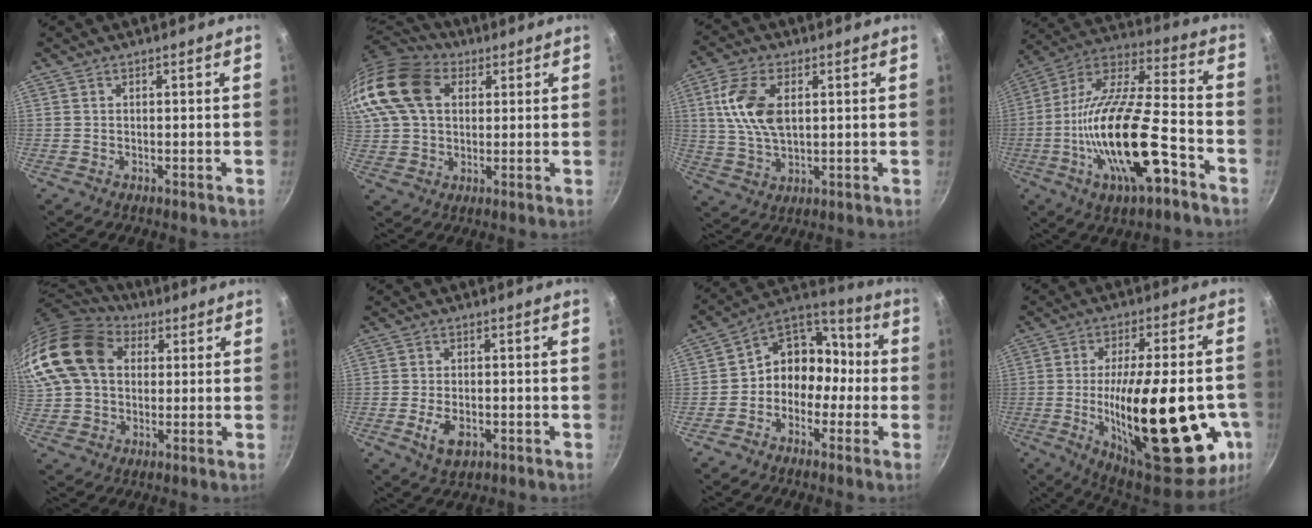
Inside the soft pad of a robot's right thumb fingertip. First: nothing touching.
{"total": 21.1, "force": [6.8, 15.1, 13.0], "torque": [-0.288, 0.027, 0.116]}
{"total": 10.9, "force": [2.5, 6.1, 8.6], "torque": [-0.163, -0.002, 0.048]}
{"total": 23.8, "force": [-8.5, 8.1, 20.7], "torque": [-0.366, 0.028, -0.159]}
{"total": 20.2, "force": [5.4, 14.8, 12.7], "torque": [-0.256, 0.024, 0.089]}
{"total": 5.3, "force": [-1.8, 3.1, 4.0], "torque": [-0.069, 0.004, -0.026]}
{"total": 11.5, "force": [-2.5, 9.7, 5.7], "torque": [-0.033, 0.062, -0.063]}
{"total": 33.0, "force": [-6.9, 11.9, 30.0], "torque": [-0.418, -0.001, -0.088]}